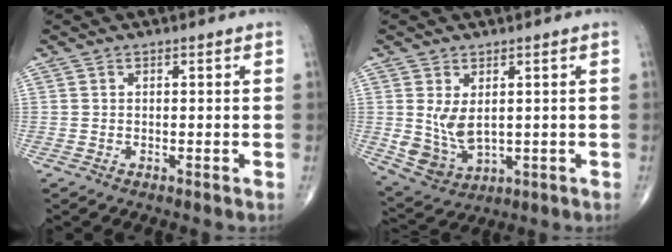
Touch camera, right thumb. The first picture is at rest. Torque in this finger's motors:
{"motor_torque": [0.05, 0.05, 0.01, -0.06, 0.16]}